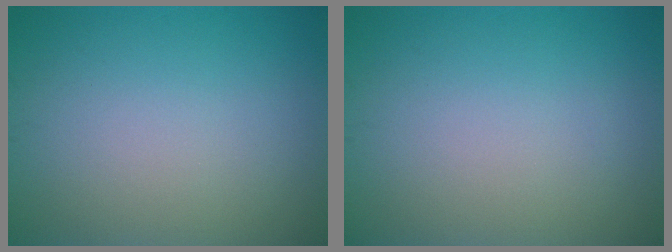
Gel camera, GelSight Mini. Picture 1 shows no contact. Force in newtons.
{"total": 0.0}